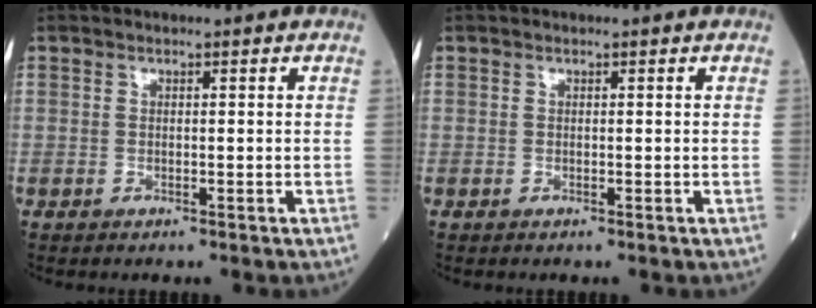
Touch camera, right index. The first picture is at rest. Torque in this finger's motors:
{"motor_torque": [0.00, 0.00, -0.03, -0.01]}